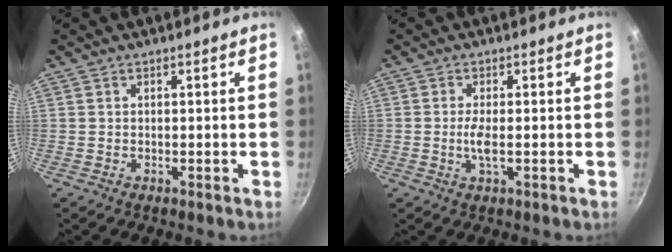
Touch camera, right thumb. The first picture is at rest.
{"total": 3.0, "force": [-0.4, 1.0, 2.8], "torque": [-0.065, -0.005, -0.007]}